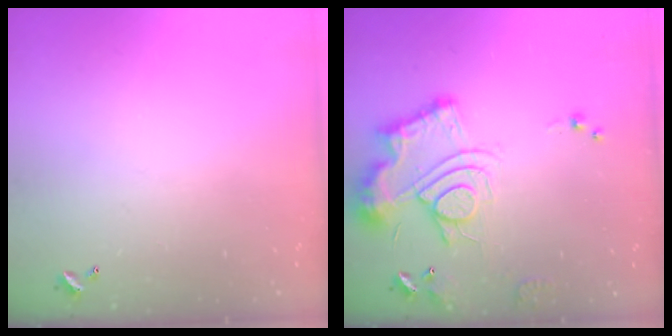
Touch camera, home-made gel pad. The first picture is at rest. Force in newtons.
{"total": 13.8, "press": 13.8, "slide": 1.3}